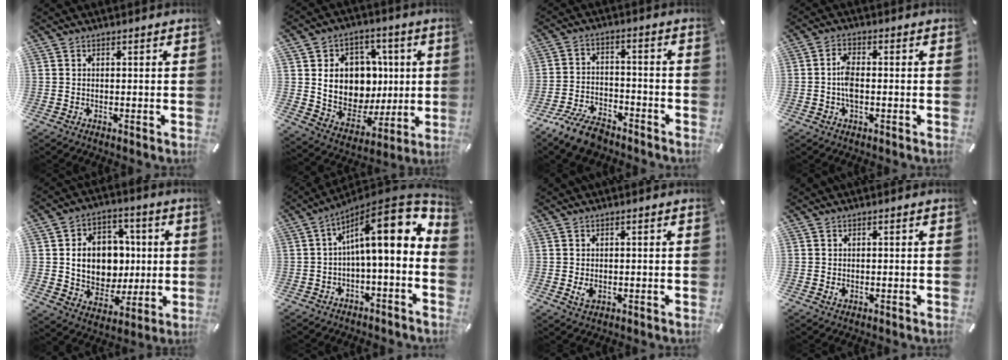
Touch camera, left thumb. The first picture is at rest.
{"total": 14.2, "force": [2.5, 12.5, 6.3], "torque": [-0.096, -0.018, 0.059]}
{"total": 9.5, "force": [-7.6, 3.9, 4.2], "torque": [-0.074, 0.044, -0.144]}
{"total": 4.5, "force": [-0.7, 2.2, 3.9], "torque": [-0.082, 0.002, -0.015]}
{"total": 13.6, "force": [1.2, 11.8, 6.6], "torque": [-0.099, 0.001, 0.034]}
{"total": 16.7, "force": [4.5, 4.9, 15.3], "torque": [-0.238, -0.032, 0.071]}
{"total": 2.4, "force": [-0.5, 1.7, 1.7], "torque": [-0.035, -0.001, -0.008]}
{"total": 0.9, "force": [-0.2, 0.7, 0.5], "torque": [-0.009, 0.002, -0.004]}